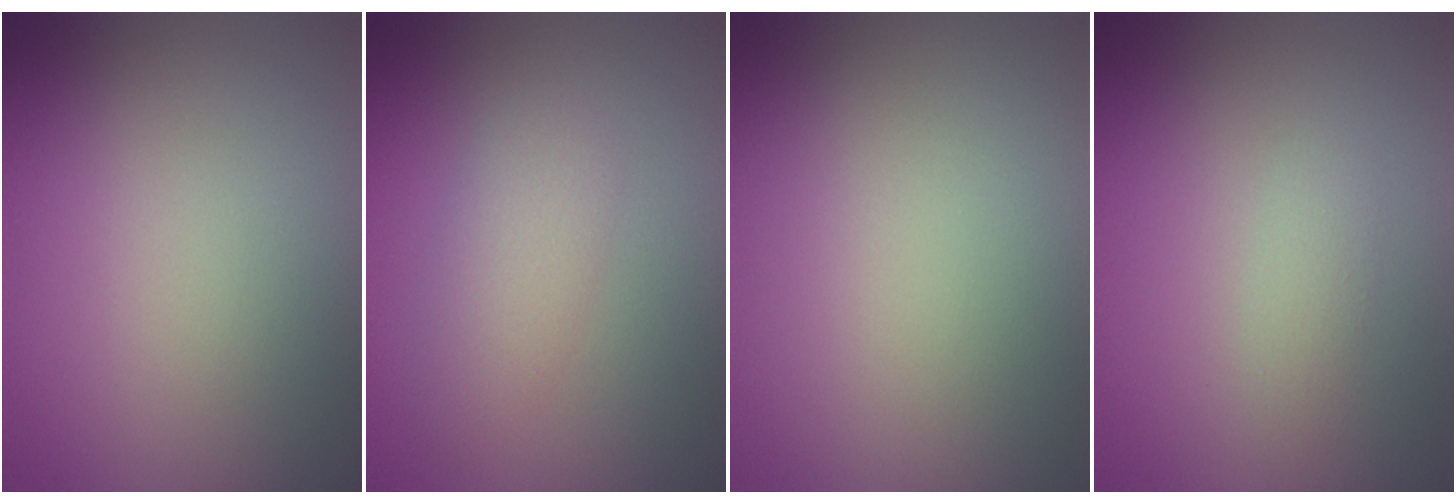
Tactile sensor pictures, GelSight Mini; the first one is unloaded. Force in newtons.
{"total": 2.6, "press": 2.6, "slide": 0.1}
{"total": 0.0}
{"total": 1.1, "press": 1.1, "slide": 0.0}